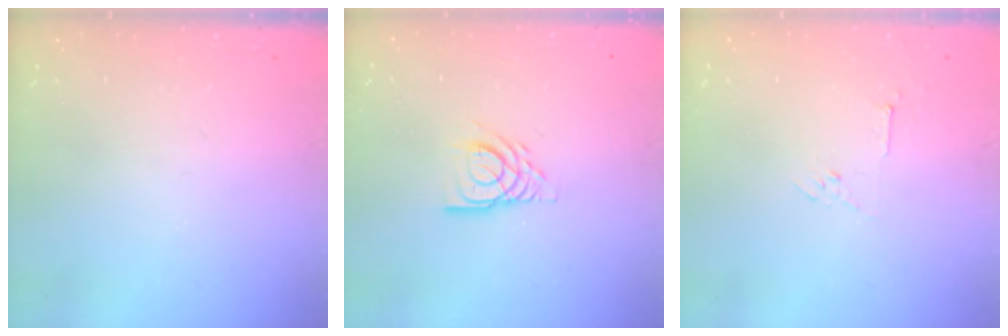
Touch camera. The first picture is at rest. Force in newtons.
{"total": 9.8, "press": 9.7, "slide": 1.2}
{"total": 3.0, "press": 3.0, "slide": 0.7}